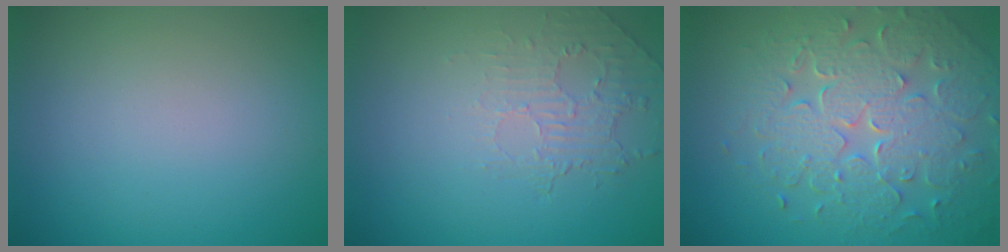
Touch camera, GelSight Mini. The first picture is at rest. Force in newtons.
{"total": 2.0, "press": 0.8, "slide": 1.8}
{"total": 7.8, "press": 5.6, "slide": 5.4}